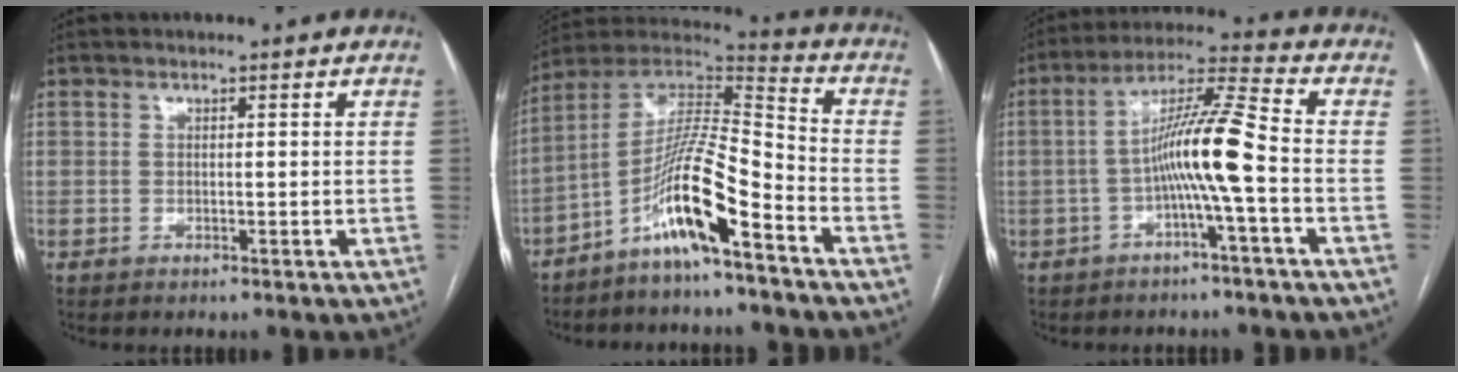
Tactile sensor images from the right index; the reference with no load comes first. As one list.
[{"total": 13.1, "force": [-7.5, 0.8, 10.7], "torque": [-0.208, 0.011, -0.145]}, {"total": 9.8, "force": [-2.3, -0.8, 9.5], "torque": [-0.174, 0.021, -0.046]}]